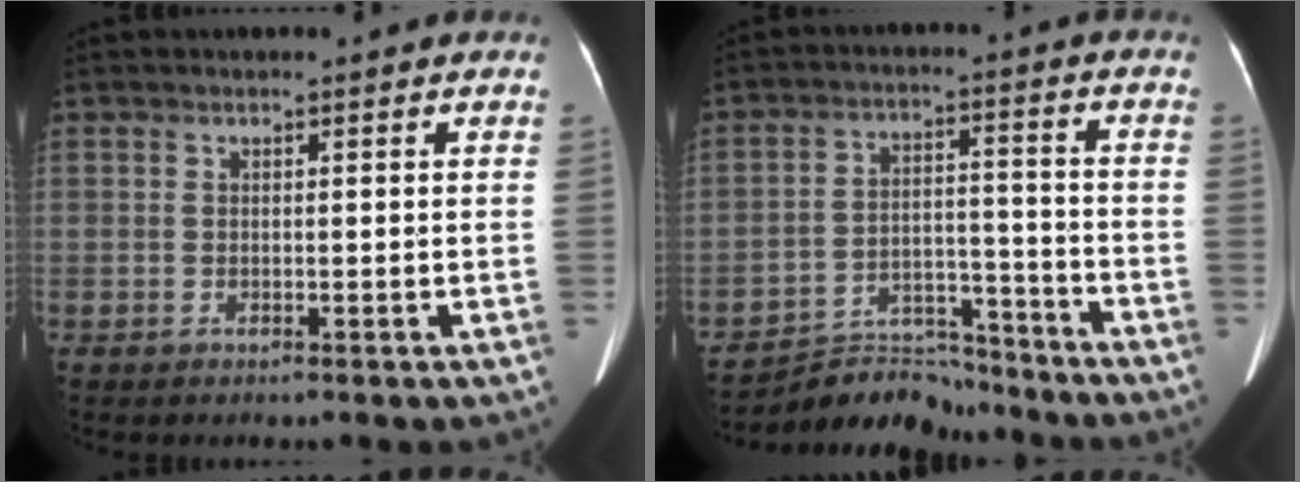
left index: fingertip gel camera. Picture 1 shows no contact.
{"total": 10.2, "force": [-9.9, 2.2, 0.1], "torque": [-0.004, 0.025, -0.163]}